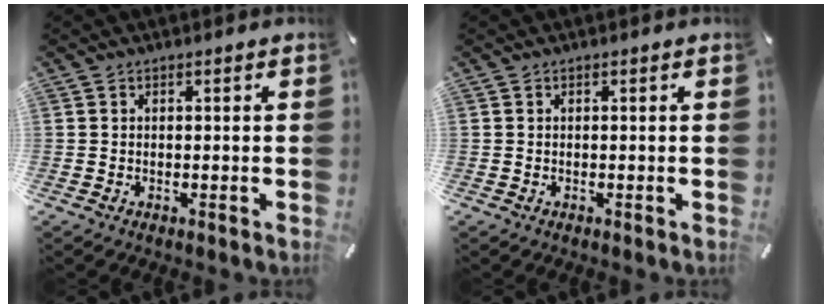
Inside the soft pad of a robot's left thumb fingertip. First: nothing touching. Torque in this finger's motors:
{"motor_torque": [0.00, 0.00, -0.02, 0.00, 0.00]}